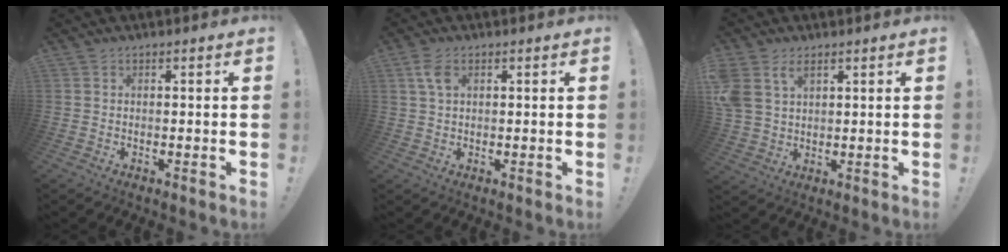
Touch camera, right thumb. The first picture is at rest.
{"total": 4.4, "force": [1.8, 2.2, 3.3], "torque": [-0.062, 0.001, 0.033]}
{"total": 7.3, "force": [3.7, 4.9, 3.9], "torque": [-0.082, -0.013, 0.073]}